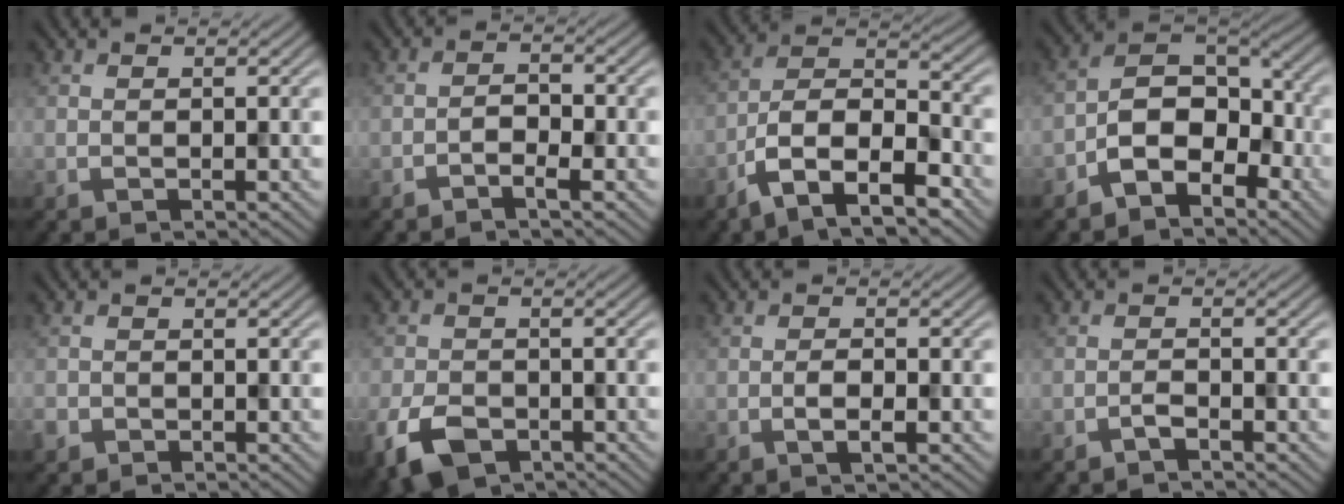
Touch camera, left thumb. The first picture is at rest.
{"total": 2.1, "force": [-1.4, 0.7, 1.4], "torque": [-0.024, 0.006, -0.031]}
{"total": 10.8, "force": [-6.7, 4.1, 7.4], "torque": [-0.133, 0.004, -0.139]}
{"total": 7.7, "force": [-3.9, 4.5, 4.8], "torque": [-0.074, 0.008, -0.090]}
{"total": 1.6, "force": [-1.0, 1.2, 0.3], "torque": [-0.010, -0.006, -0.028]}
{"total": 6.2, "force": [-3.5, 3.7, 3.5], "torque": [-0.084, -0.011, -0.073]}
{"total": 2.1, "force": [-0.8, 0.7, 1.7], "torque": [-0.032, 0.003, -0.018]}
{"total": 1.3, "force": [-1.0, 0.2, 0.7], "torque": [-0.014, 0.005, -0.024]}